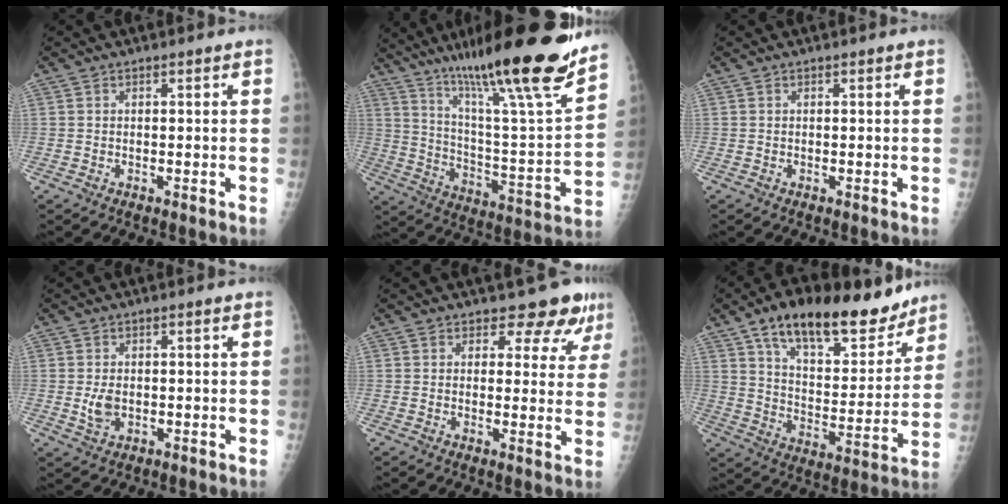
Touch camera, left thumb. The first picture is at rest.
{"total": 27.5, "force": [20.3, 2.7, 18.4], "torque": [-0.273, -0.087, 0.323]}
{"total": 0.0}
{"total": 3.4, "force": [-0.3, 2.2, 2.6], "torque": [-0.046, -0.002, -0.002]}
{"total": 7.1, "force": [5.8, 3.5, 1.9], "torque": [0.013, -0.034, 0.055]}
{"total": 22.3, "force": [15.6, 9.4, 12.9], "torque": [-0.157, -0.059, 0.251]}